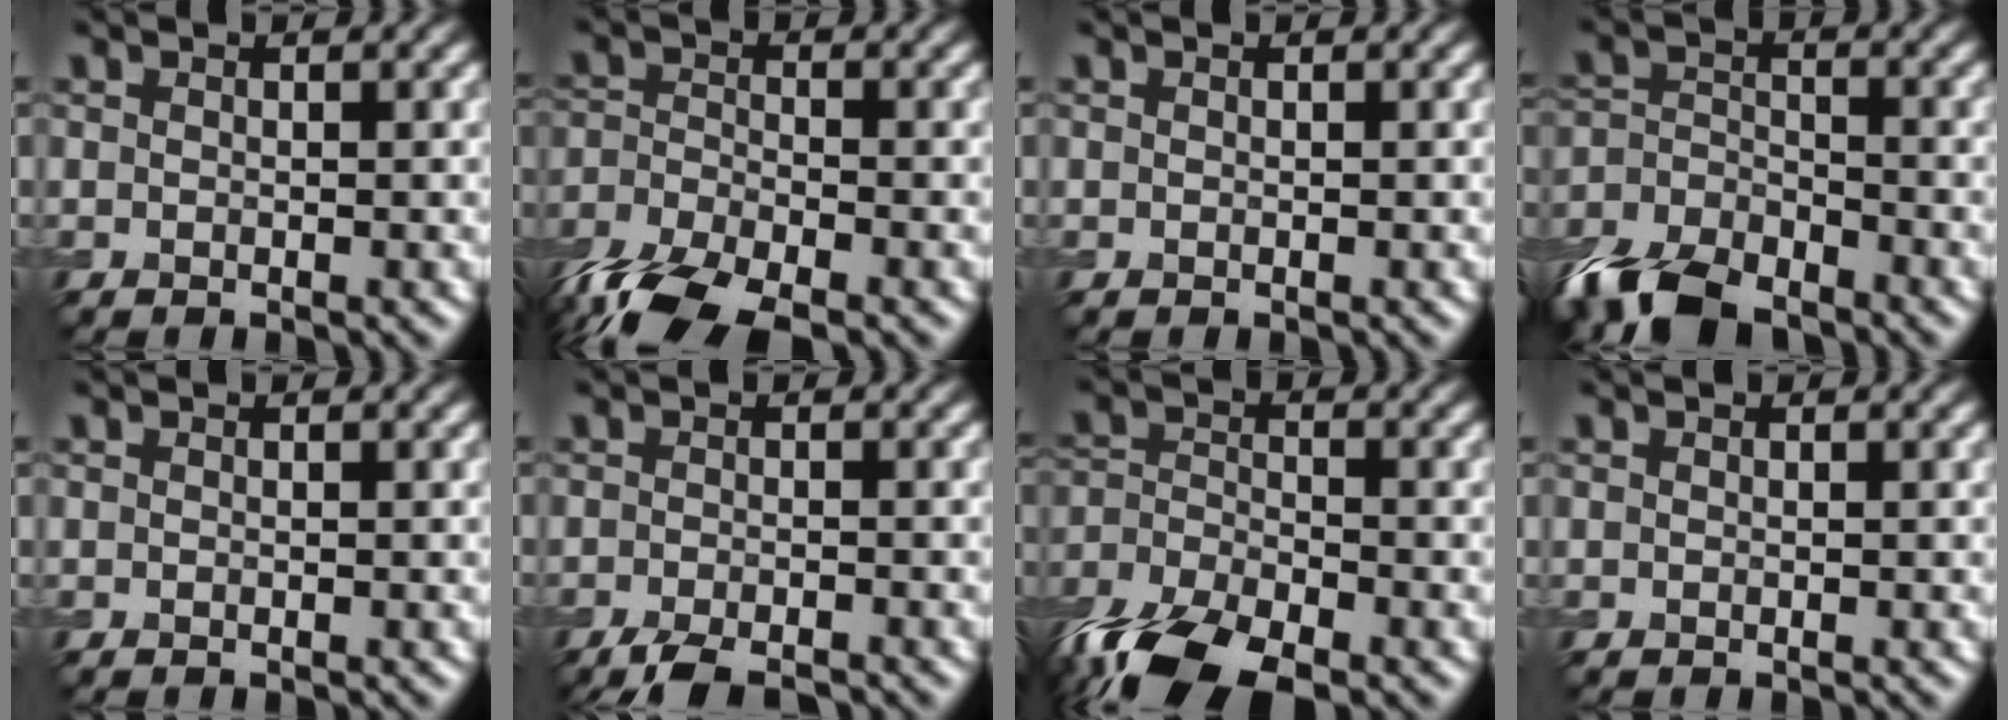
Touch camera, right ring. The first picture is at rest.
{"total": 8.6, "force": [-6.2, 3.3, 5.0], "torque": [-0.113, -0.024, -0.125]}
{"total": 0.0}
{"total": 8.9, "force": [-6.8, 3.7, 4.4], "torque": [-0.097, -0.013, -0.137]}
{"total": 0.0}
{"total": 4.0, "force": [-3.2, 0.9, 2.2], "torque": [-0.039, -0.009, -0.061]}
{"total": 10.8, "force": [-7.6, 4.5, 6.3], "torque": [-0.141, -0.034, -0.143]}
{"total": 0.0}